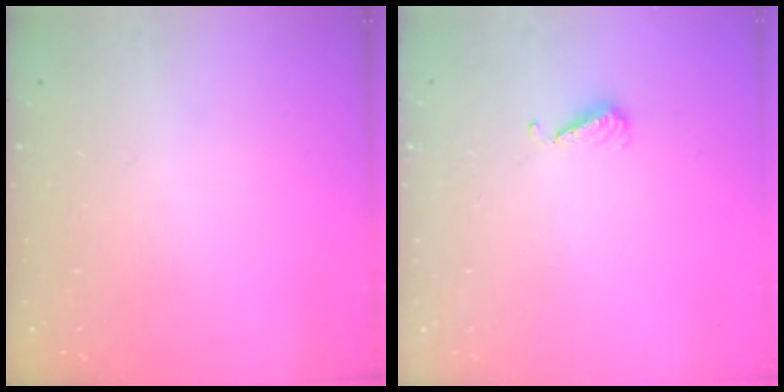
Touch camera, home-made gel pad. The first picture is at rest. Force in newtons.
{"total": 4.8, "press": 4.7, "slide": 0.9}